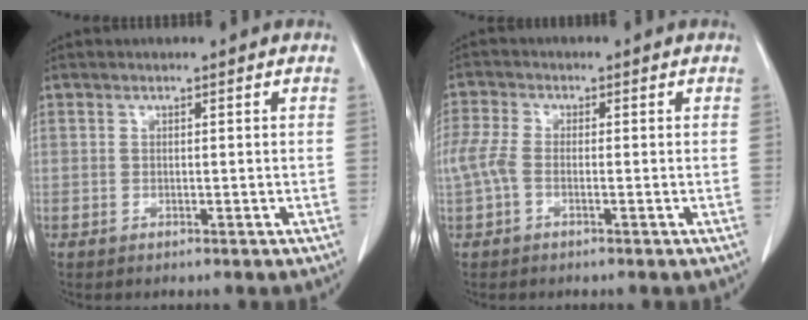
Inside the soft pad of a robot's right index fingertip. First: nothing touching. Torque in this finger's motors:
{"motor_torque": [0.73, -0.17, 0.22, 0.09]}